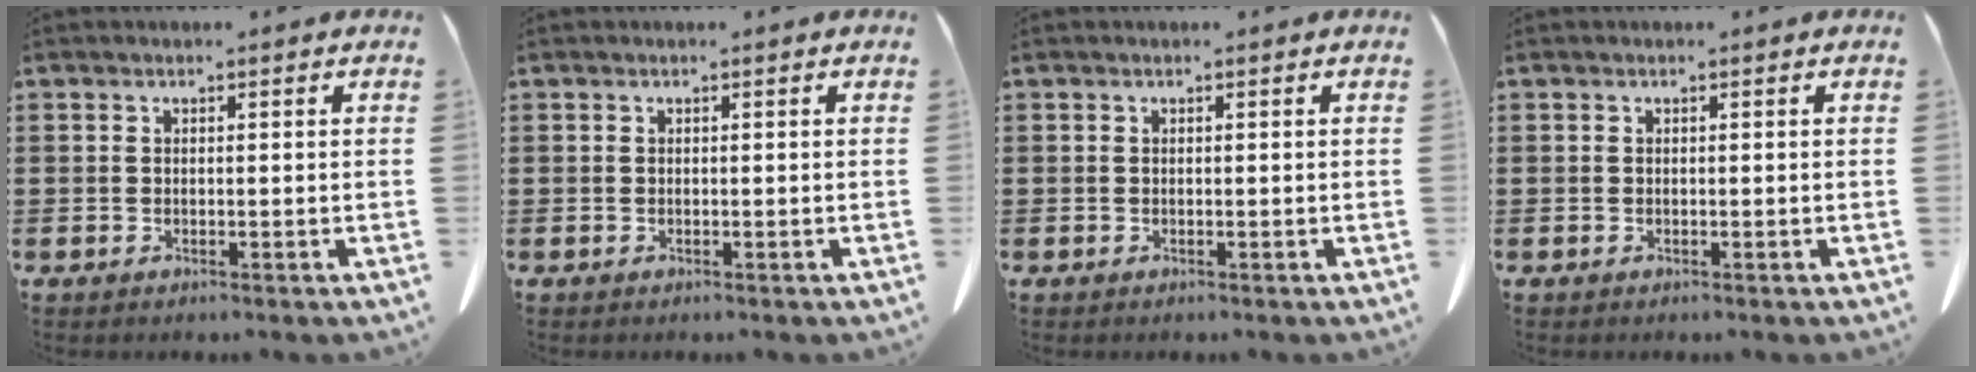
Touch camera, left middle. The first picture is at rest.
{"total": 0.0}
{"total": 0.0}
{"total": 0.0}